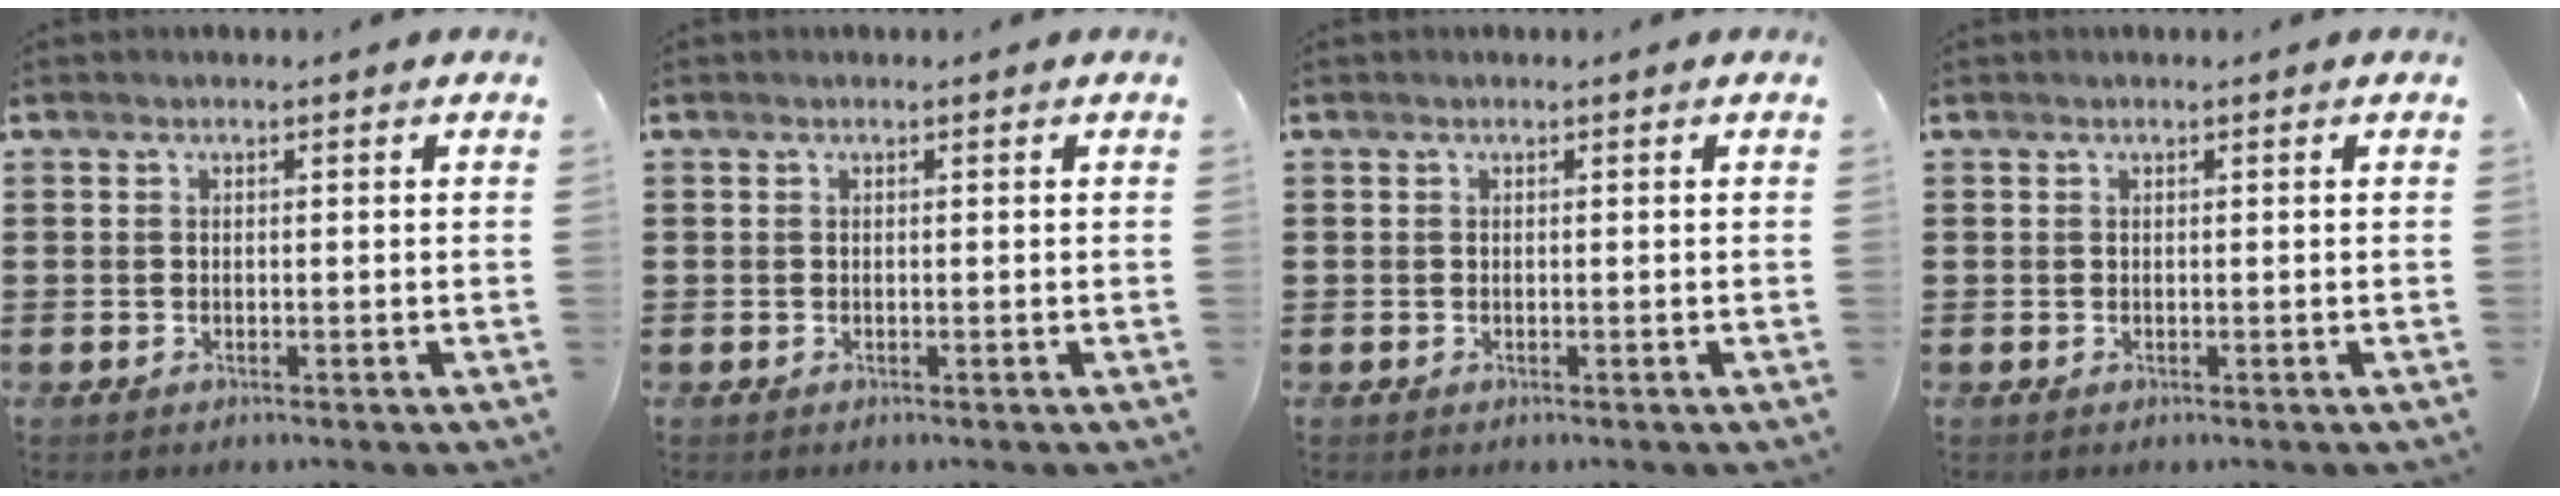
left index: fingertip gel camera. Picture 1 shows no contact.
{"total": 0.0}
{"total": 0.0}
{"total": 0.0}